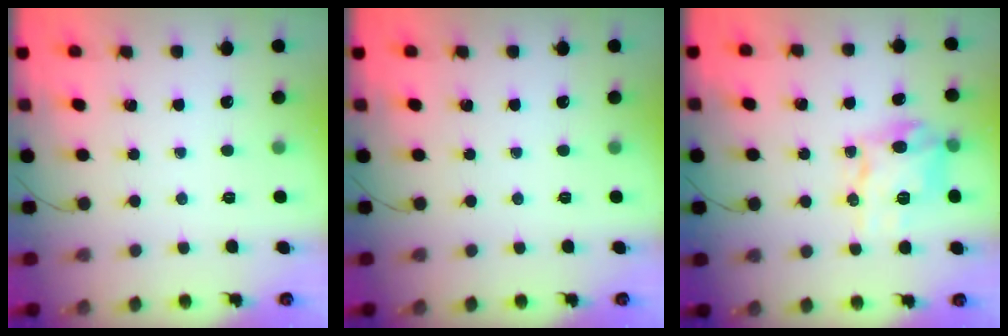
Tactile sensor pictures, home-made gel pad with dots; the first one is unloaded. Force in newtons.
{"total": 0.0}
{"total": 12.5, "press": 12.4, "slide": 1.6}